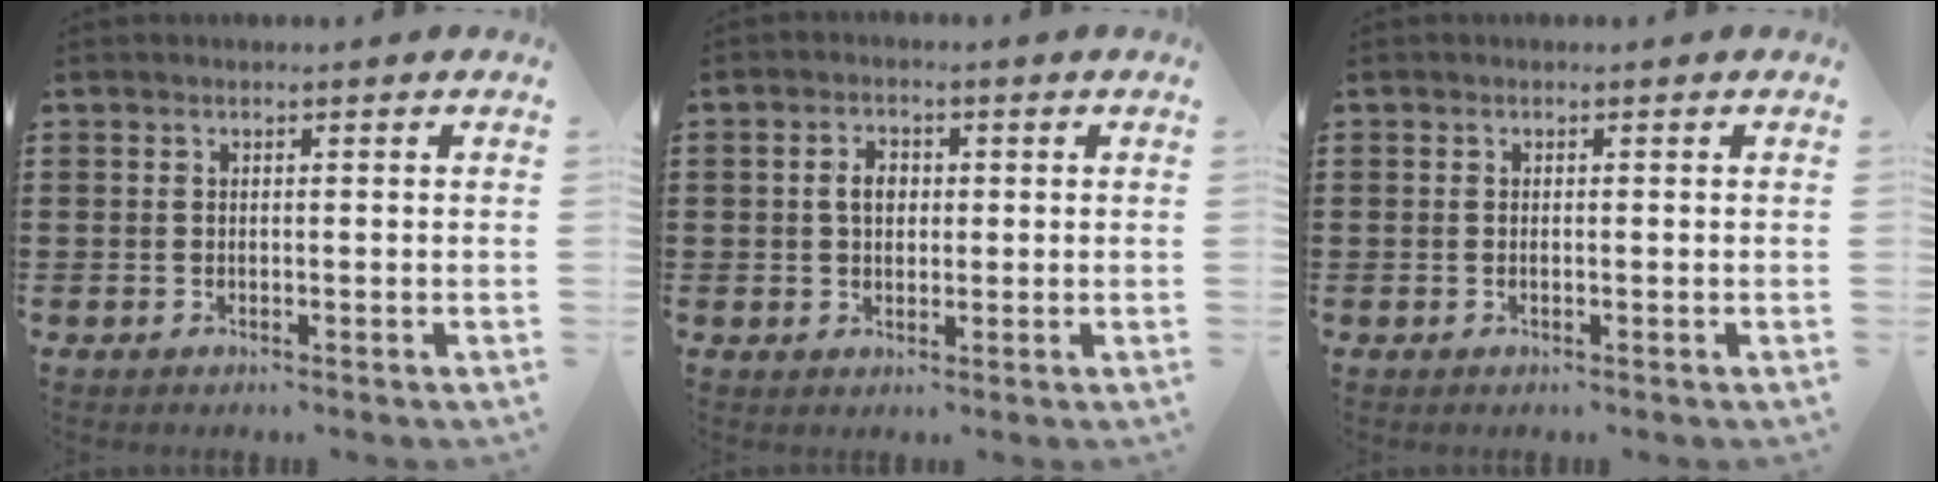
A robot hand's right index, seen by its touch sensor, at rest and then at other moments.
{"total": 3.2, "force": [0.3, 2.2, 2.3], "torque": [-0.050, 0.011, 0.003]}
{"total": 0.0}